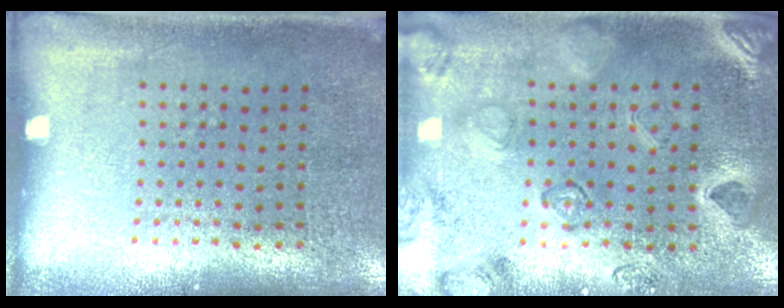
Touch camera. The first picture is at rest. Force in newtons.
{"total": 2.4, "press": 2.3, "slide": 0.6}